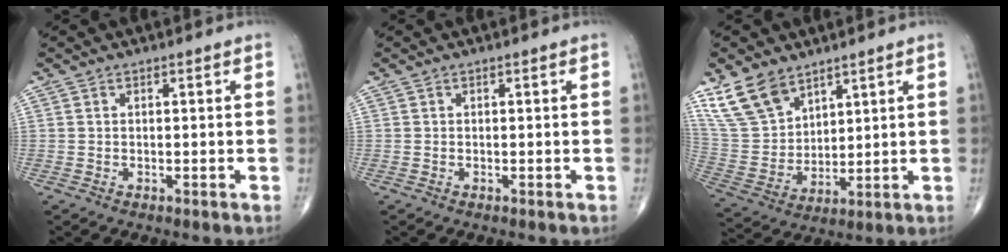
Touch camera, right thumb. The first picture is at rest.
{"total": 0.0}
{"total": 12.0, "force": [8.3, 7.0, 5.2], "torque": [-0.090, -0.033, 0.182]}